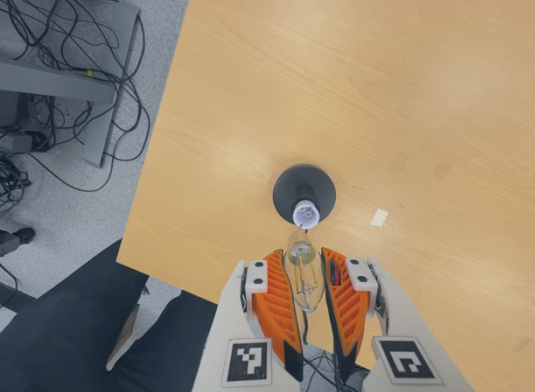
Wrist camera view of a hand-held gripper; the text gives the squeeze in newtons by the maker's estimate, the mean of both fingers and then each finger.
{"total": 19.9, "left": 24.9, "right": 14.9}